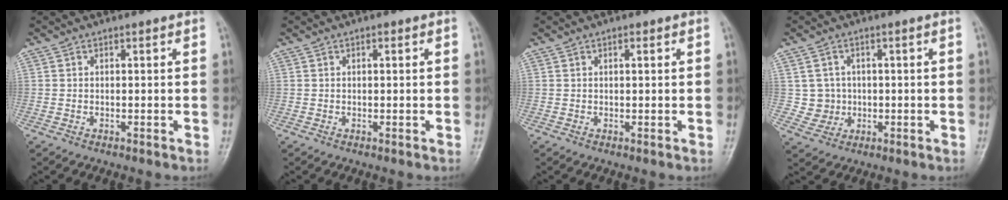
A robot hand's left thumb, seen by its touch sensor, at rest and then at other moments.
{"total": 0.6, "force": [0.2, 0.2, 0.5], "torque": [-0.008, 0.001, 0.002]}
{"total": 0.9, "force": [0.4, 0.3, 0.7], "torque": [-0.012, 0.001, 0.005]}
{"total": 3.9, "force": [0.3, 3.9, 0.3], "torque": [0.019, 0.003, 0.007]}